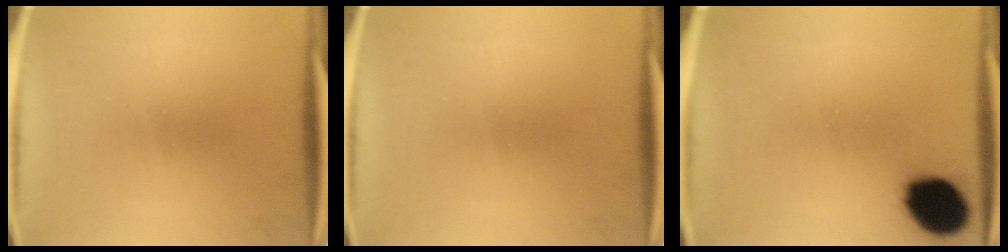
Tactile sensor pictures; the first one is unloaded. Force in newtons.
{"total": 0.0}
{"total": 13.3}